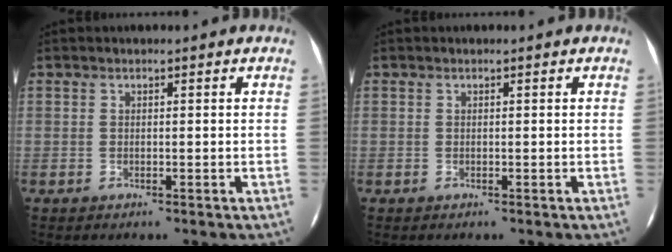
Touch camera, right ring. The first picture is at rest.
{"total": 0.0}